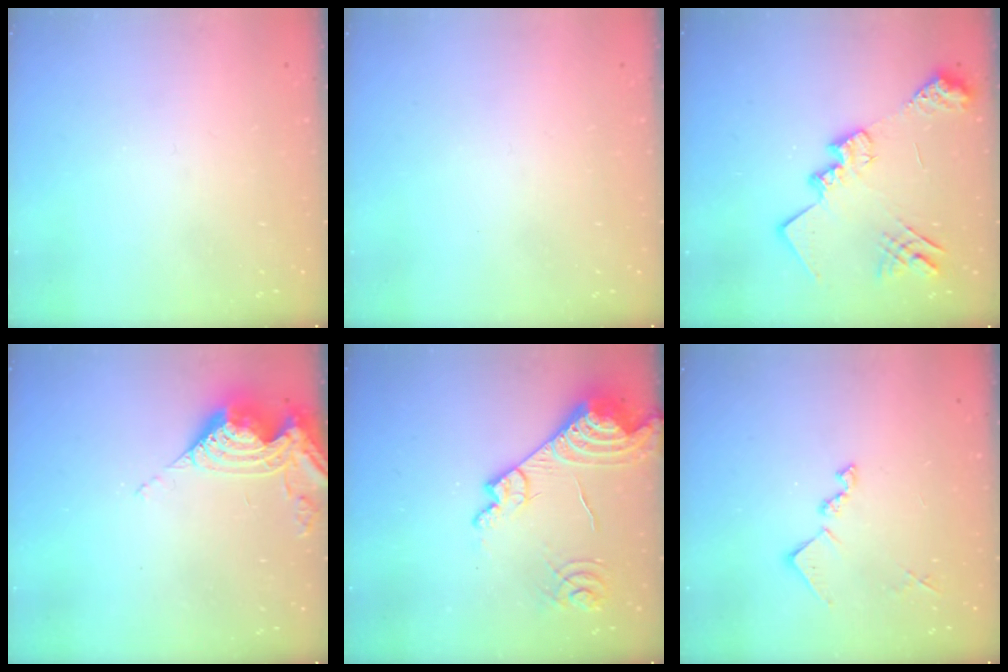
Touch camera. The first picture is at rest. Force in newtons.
{"total": 0.0}
{"total": 18.4, "press": 18.4, "slide": 1.6}
{"total": 11.1, "press": 11.0, "slide": 1.2}
{"total": 16.2, "press": 16.2, "slide": 1.4}
{"total": 10.8, "press": 10.8, "slide": 0.6}